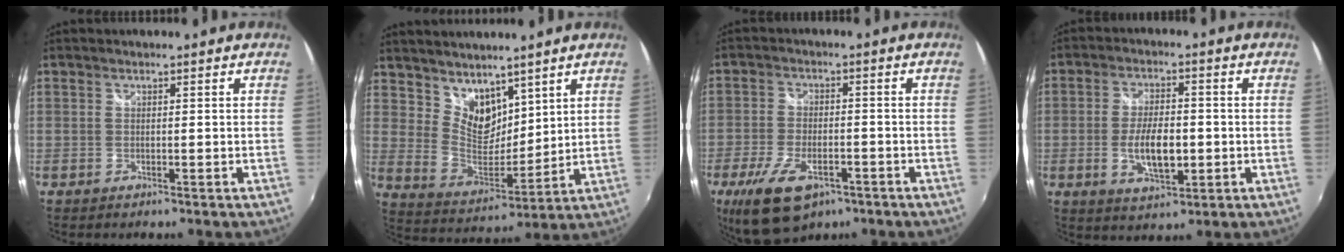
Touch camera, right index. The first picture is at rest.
{"total": 10.4, "force": [7.6, 5.9, 4.0], "torque": [-0.067, 0.002, 0.156]}
{"total": 12.9, "force": [-7.5, 6.2, 8.6], "torque": [-0.192, -0.031, -0.126]}
{"total": 8.6, "force": [-1.6, 3.8, 7.6], "torque": [-0.145, -0.006, -0.023]}